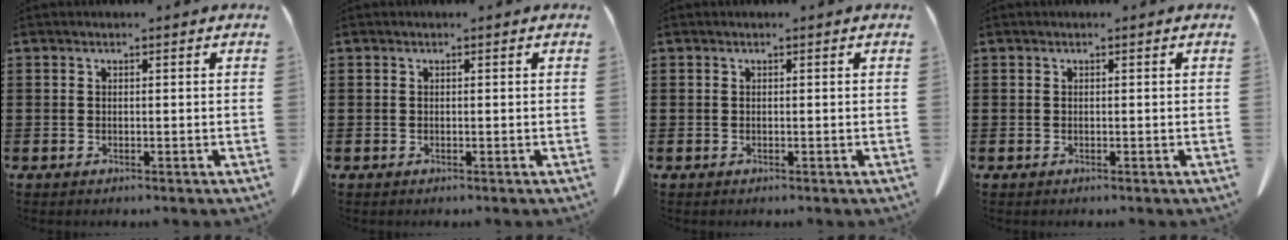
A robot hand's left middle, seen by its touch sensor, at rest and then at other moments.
{"total": 0.0}
{"total": 0.0}
{"total": 0.0}